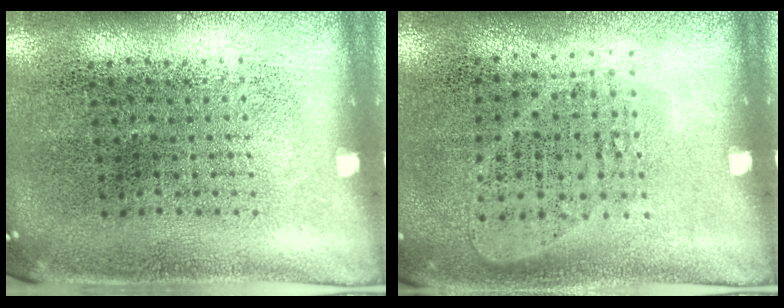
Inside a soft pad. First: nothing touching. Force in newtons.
{"total": 0.9, "press": 0.8, "slide": 0.4}